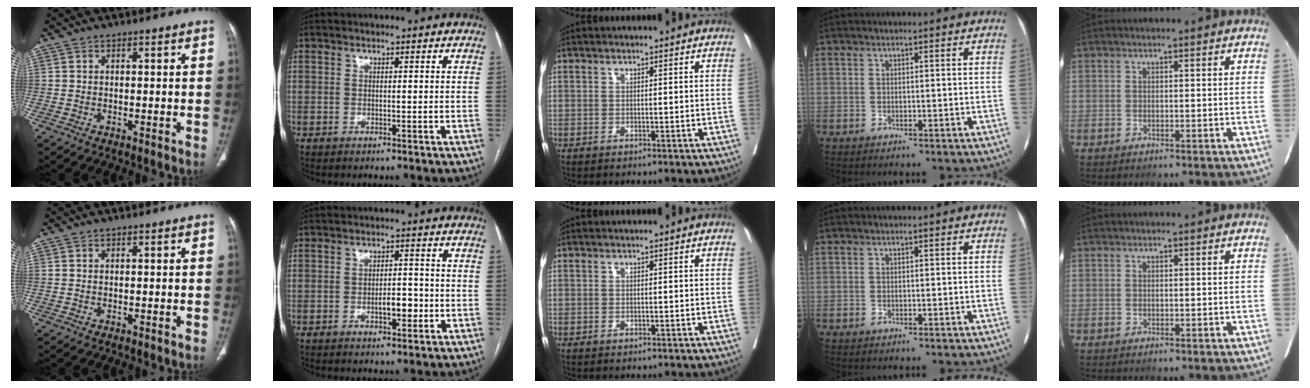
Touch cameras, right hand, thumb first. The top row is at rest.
{"index": {"total": 3.9, "force": [-1.3, 1.5, 3.3], "torque": [-0.049, 0.004, -0.017]}}